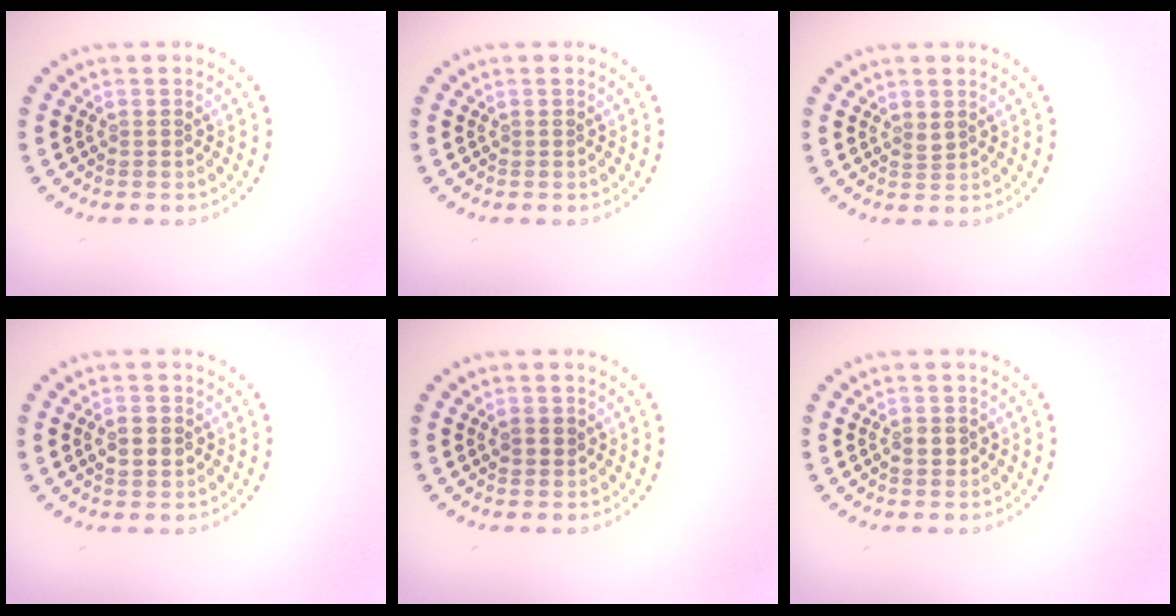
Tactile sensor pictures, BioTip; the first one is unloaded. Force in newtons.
{"total": 0.0}
{"total": 0.6, "press": 0.5, "slide": 0.3}
{"total": 2.0, "press": 2.0, "slide": 0.1}
{"total": 1.1, "press": 1.1, "slide": 0.2}
{"total": 1.3, "press": 1.3, "slide": 0.1}